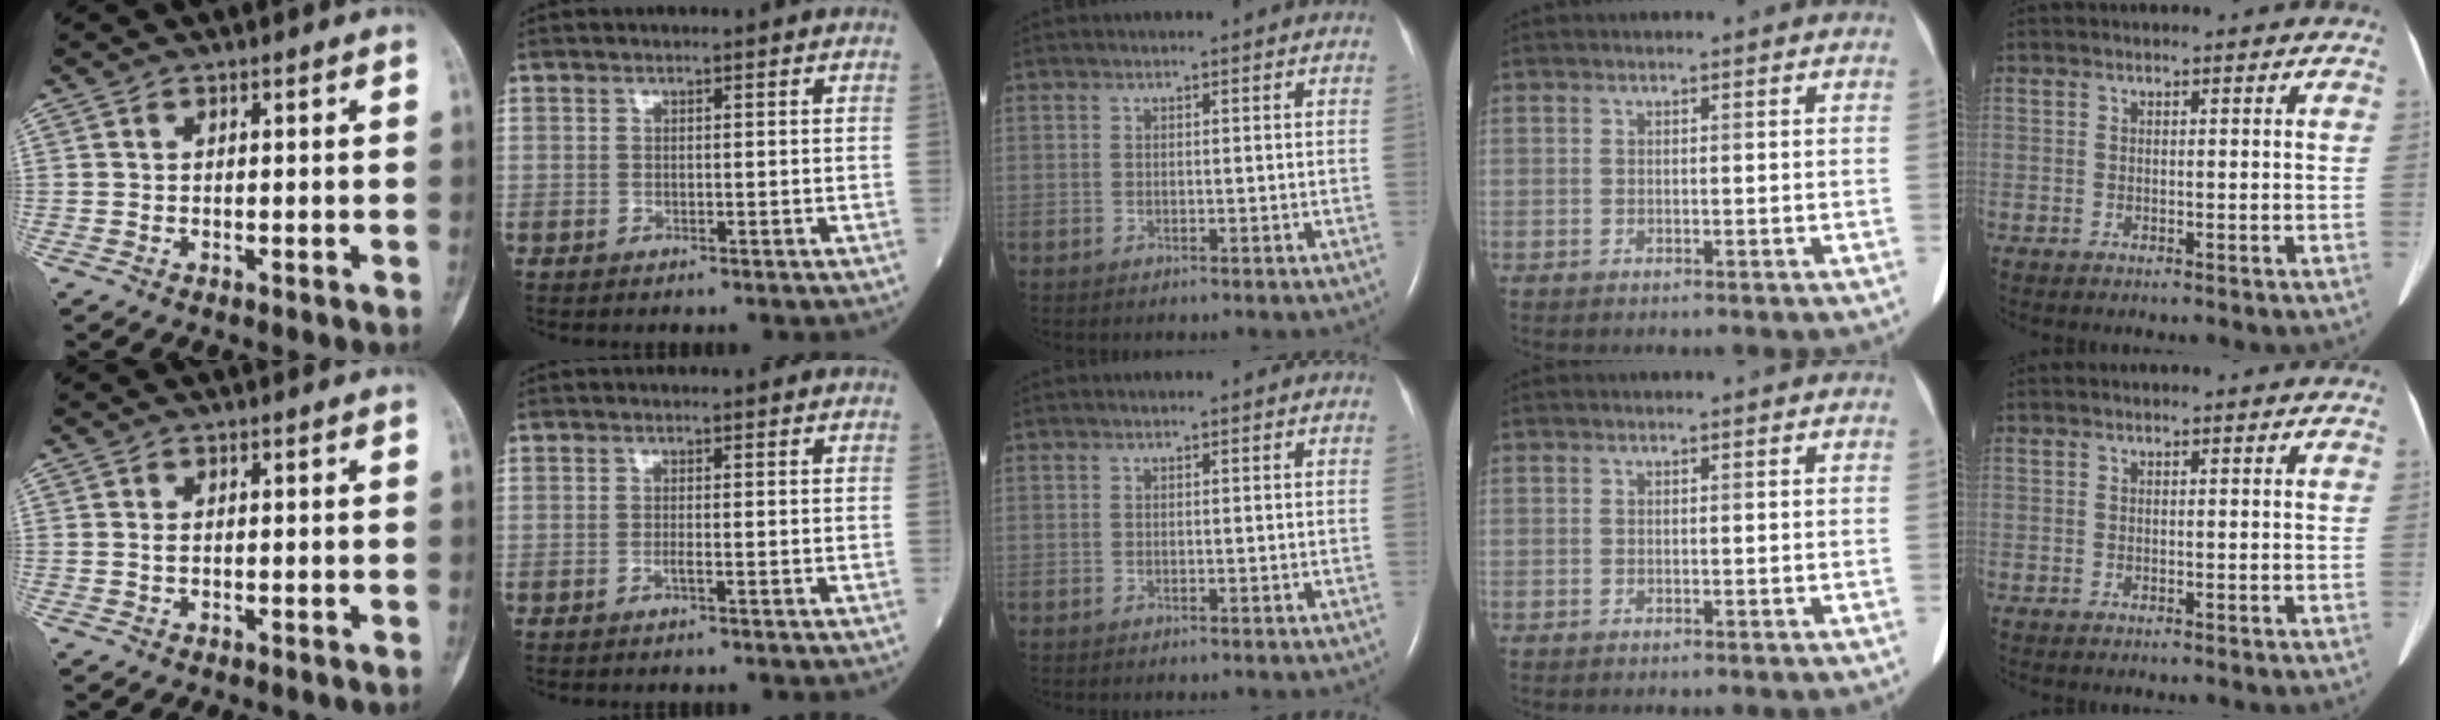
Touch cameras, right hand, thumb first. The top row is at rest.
{"thumb": {"total": 0.6, "force": [0.1, 0.3, 0.5], "torque": [-0.007, 0.000, 0.002]}, "index": {"total": 0.7, "force": [-0.4, -0.1, 0.6], "torque": [-0.012, 0.000, -0.008]}}